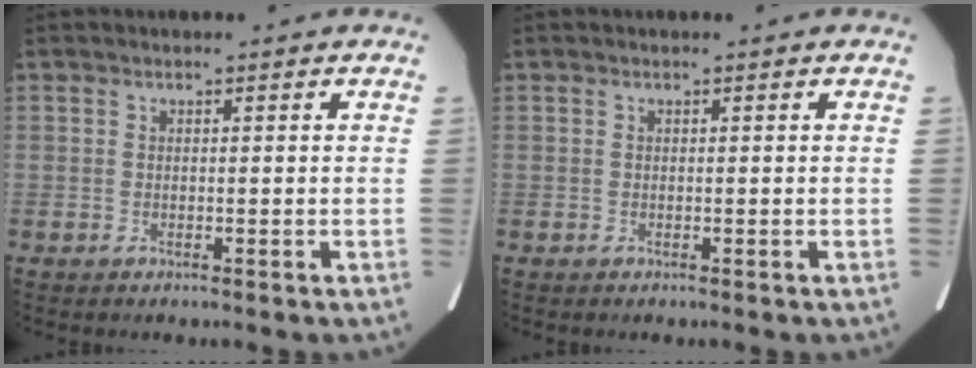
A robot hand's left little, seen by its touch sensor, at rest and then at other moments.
{"total": 0.0}